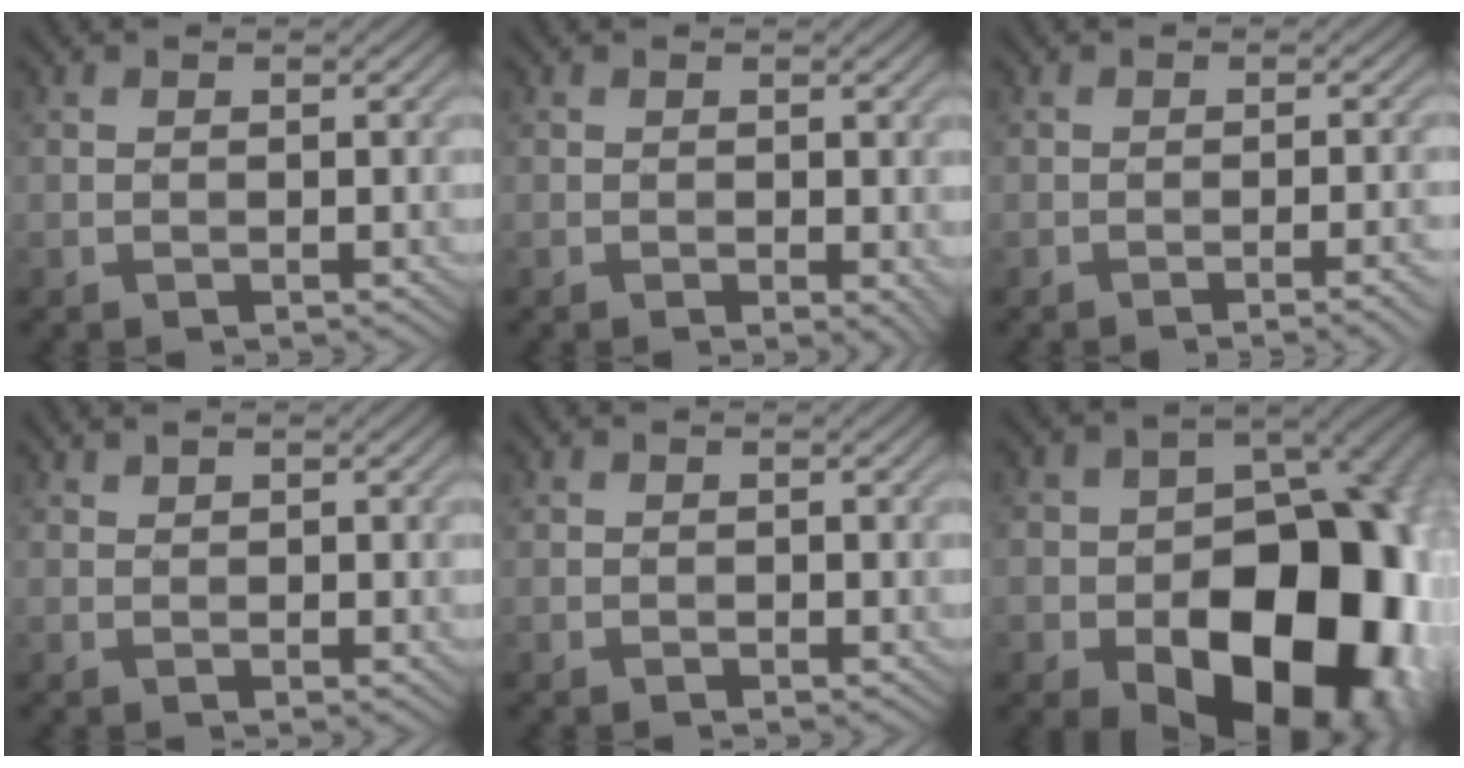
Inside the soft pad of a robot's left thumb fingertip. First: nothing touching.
{"total": 1.6, "force": [0.0, 0.9, 1.4], "torque": [-0.017, -0.006, 0.001]}
{"total": 3.2, "force": [-1.4, 0.5, 2.8], "torque": [-0.035, 0.011, -0.028]}
{"total": 1.6, "force": [1.1, 0.6, 0.9], "torque": [-0.016, -0.001, 0.028]}
{"total": 0.7, "force": [0.3, 0.4, 0.4], "torque": [-0.004, -0.003, 0.010]}
{"total": 23.1, "force": [-6.9, 17.4, 13.6], "torque": [-0.157, -0.045, -0.121]}